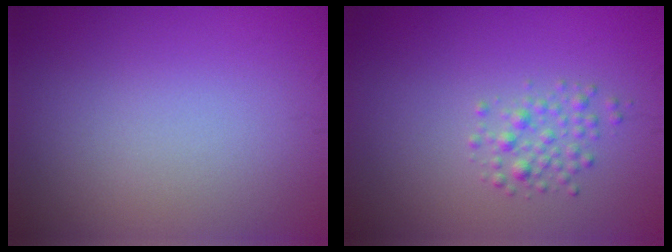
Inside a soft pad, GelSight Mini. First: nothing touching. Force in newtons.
{"total": 1.8, "press": 1.8, "slide": 0.1}